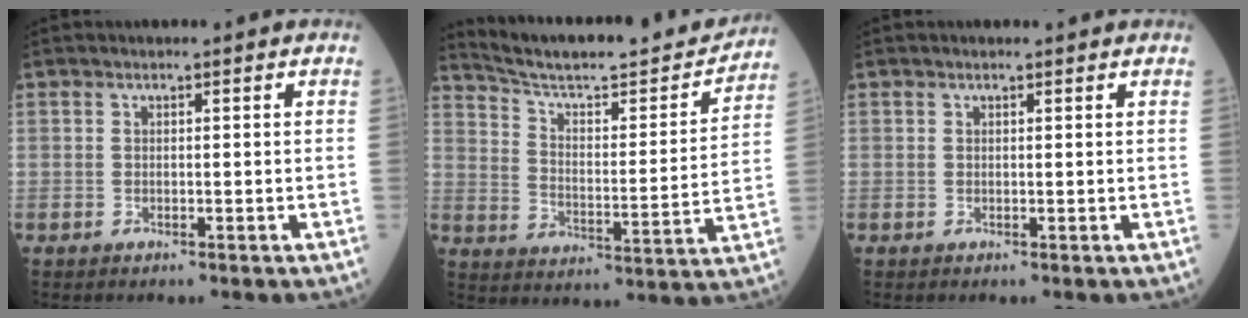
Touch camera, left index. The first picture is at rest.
{"total": 20.4, "force": [19.2, 1.9, 6.5], "torque": [-0.103, -0.032, 0.275]}
{"total": 0.8, "force": [0.7, 0.0, 0.2], "torque": [-0.010, 0.002, 0.007]}